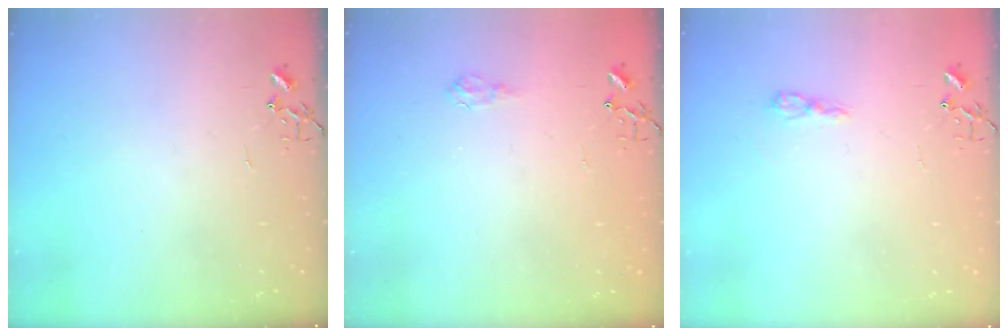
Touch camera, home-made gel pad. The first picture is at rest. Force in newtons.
{"total": 4.7, "press": 4.7, "slide": 0.7}
{"total": 4.6, "press": 4.5, "slide": 0.6}